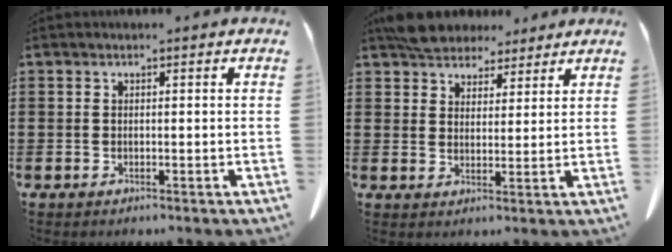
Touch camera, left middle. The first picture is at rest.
{"total": 5.6, "force": [5.1, 2.2, 1.0], "torque": [-0.038, -0.003, 0.100]}